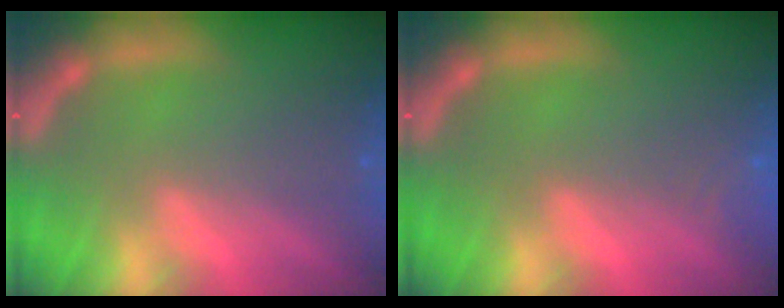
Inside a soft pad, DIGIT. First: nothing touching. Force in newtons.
{"total": 1.4}